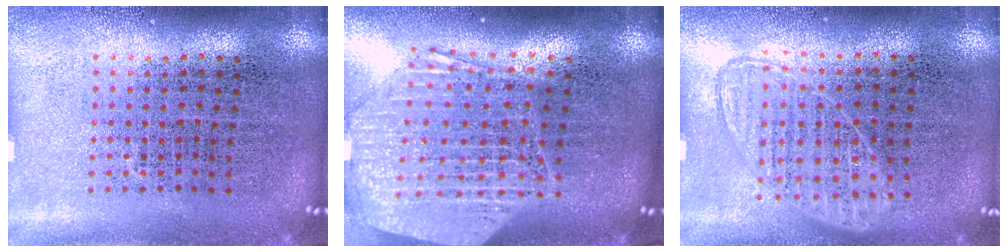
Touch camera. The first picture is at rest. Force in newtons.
{"total": 2.9, "press": 2.3, "slide": 1.7}
{"total": 0.9, "press": 0.9, "slide": 0.3}